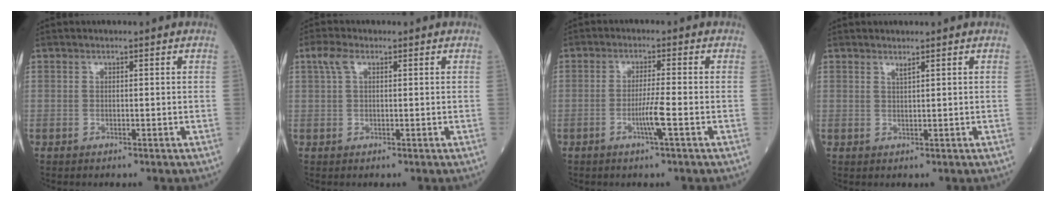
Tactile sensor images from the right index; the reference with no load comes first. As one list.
[{"total": 2.5, "force": [1.1, 1.1, 2.0], "torque": [-0.050, 0.022, 0.027]}, {"total": 3.8, "force": [-1.4, -0.7, 3.4], "torque": [-0.067, -0.007, -0.029]}, {"total": 0.8, "force": [0.7, -0.2, 0.4], "torque": [-0.013, -0.007, 0.014]}]